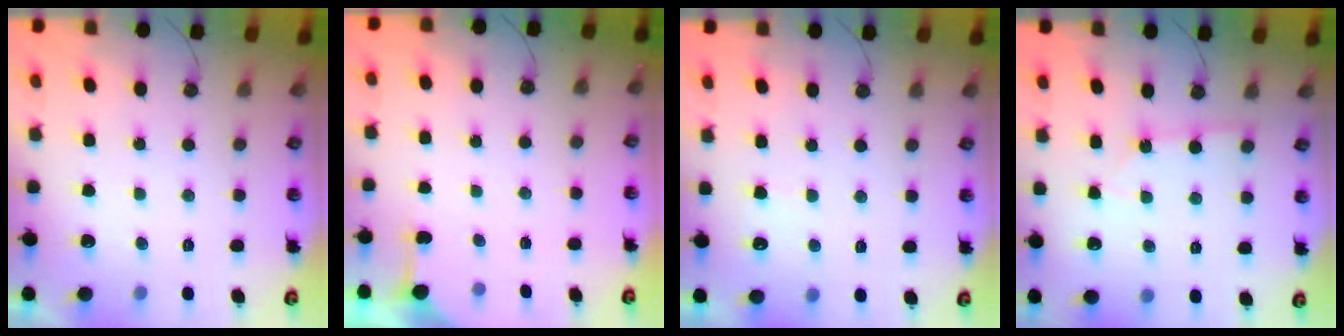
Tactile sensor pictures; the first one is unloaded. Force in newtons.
{"total": 2.8, "press": 2.8, "slide": 0.4}
{"total": 3.2, "press": 3.2, "slide": 0.3}
{"total": 1.3, "press": 1.3, "slide": 0.1}